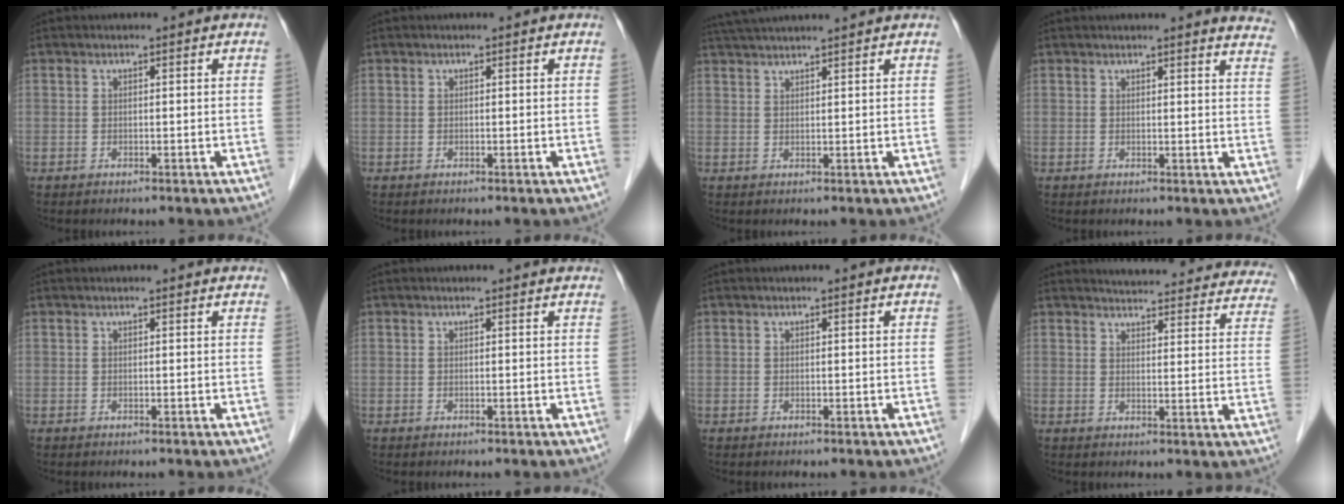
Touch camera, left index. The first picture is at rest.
{"total": 0.0}
{"total": 7.7, "force": [7.0, -0.8, 3.2], "torque": [-0.055, 0.037, 0.107]}
{"total": 10.1, "force": [9.6, 0.7, 3.1], "torque": [-0.016, -0.030, 0.078]}
{"total": 2.2, "force": [2.1, 0.1, 0.6], "torque": [-0.012, 0.010, 0.019]}
{"total": 2.4, "force": [2.4, 0.1, 0.5], "torque": [-0.013, 0.003, 0.016]}
{"total": 0.0}
{"total": 23.7, "force": [22.2, 4.7, 6.6], "torque": [-0.080, -0.052, 0.242]}